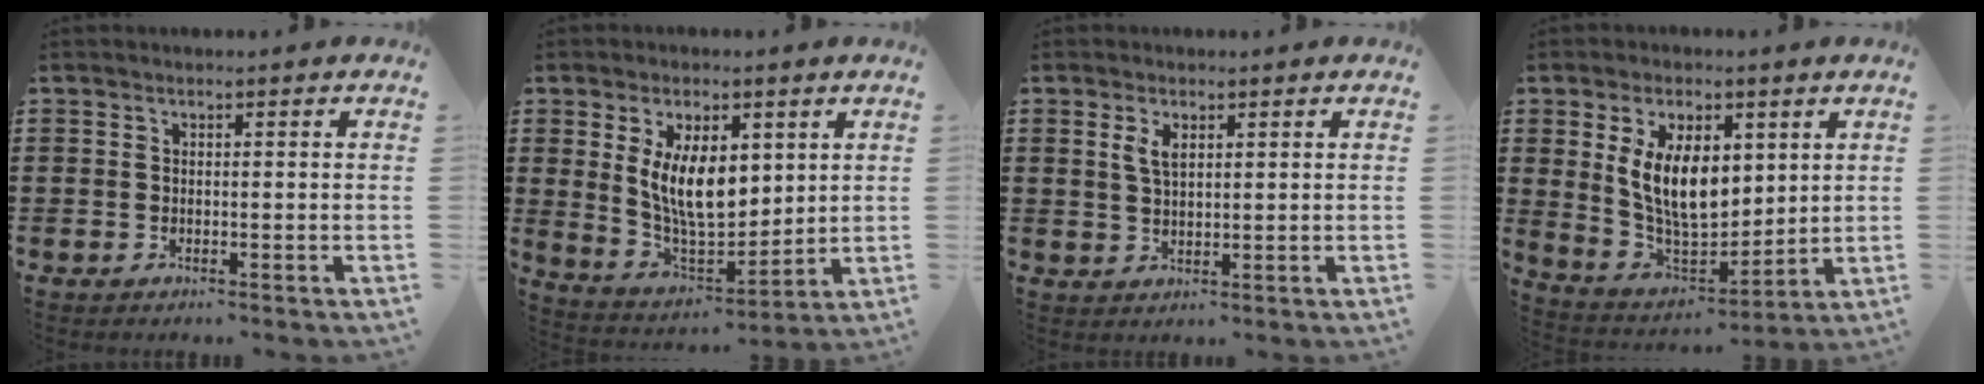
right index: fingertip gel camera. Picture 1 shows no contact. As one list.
[{"total": 9.8, "force": [2.7, 5.0, 7.9], "torque": [-0.152, -0.001, 0.049]}, {"total": 2.9, "force": [1.3, 1.3, 2.2], "torque": [-0.048, 0.004, 0.022]}, {"total": 9.9, "force": [3.0, 6.1, 7.3], "torque": [-0.161, 0.003, 0.053]}]